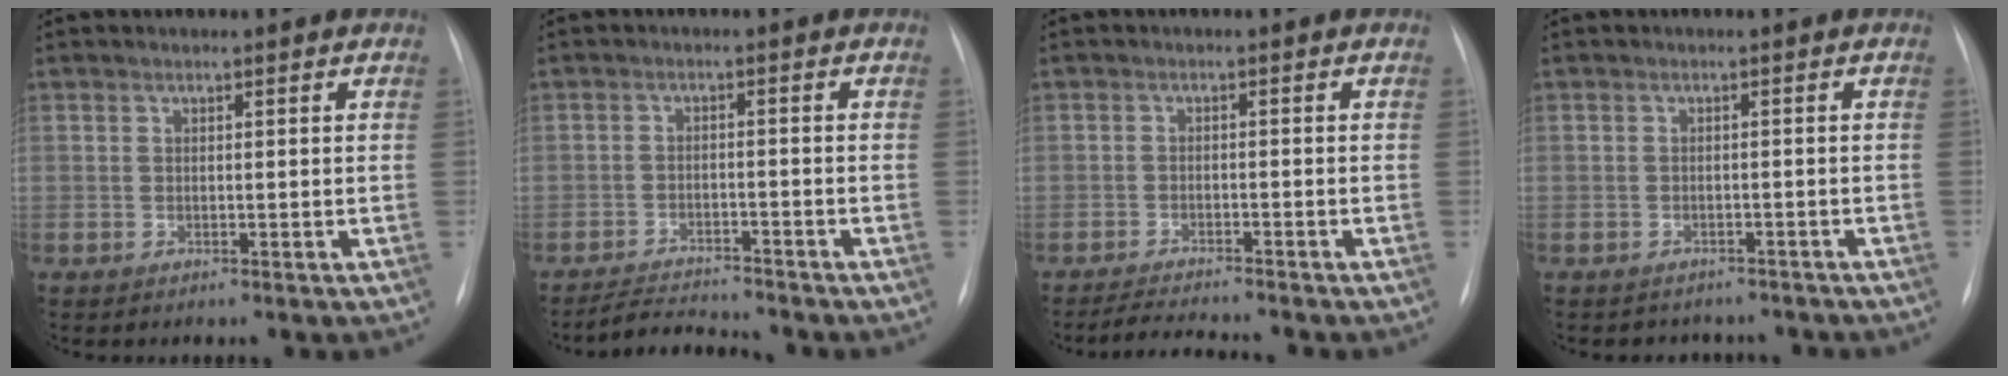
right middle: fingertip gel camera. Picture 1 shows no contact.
{"total": 4.7, "force": [-4.7, -0.5, 0.2], "torque": [-0.008, -0.013, -0.080]}
{"total": 5.3, "force": [-5.0, -0.3, 1.7], "torque": [-0.030, -0.018, -0.081]}
{"total": 5.5, "force": [-5.0, 2.5, 0.3], "torque": [0.000, 0.011, -0.051]}